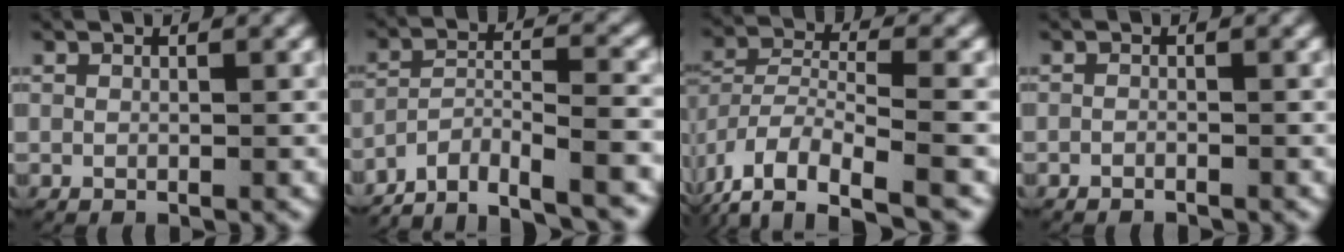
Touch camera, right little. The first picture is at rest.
{"total": 10.9, "force": [-9.0, 4.7, 4.0], "torque": [-0.066, -0.019, -0.147]}
{"total": 6.4, "force": [-3.0, 3.5, 4.5], "torque": [-0.097, -0.013, -0.042]}
{"total": 0.8, "force": [-0.8, 0.1, 0.0], "torque": [-0.004, -0.005, -0.013]}